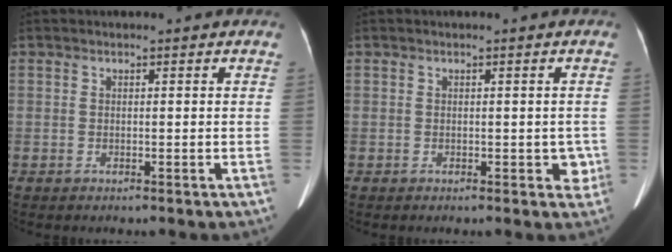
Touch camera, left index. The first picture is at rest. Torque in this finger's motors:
{"motor_torque": [-0.05, -0.02, -0.04, 0.00]}